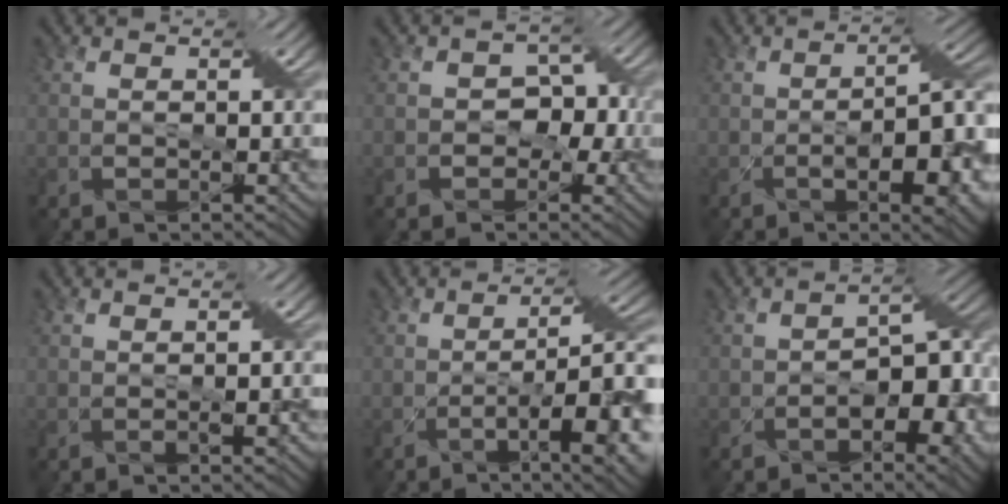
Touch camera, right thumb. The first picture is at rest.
{"total": 4.1, "force": [-1.0, 3.4, 2.0], "torque": [-0.009, 0.008, -0.027]}
{"total": 12.0, "force": [-3.2, 4.1, 10.8], "torque": [-0.154, -0.016, -0.037]}
{"total": 1.0, "force": [-0.3, 0.0, 0.9], "torque": [-0.017, 0.003, -0.007]}
{"total": 11.9, "force": [-4.0, 3.5, 10.7], "torque": [-0.151, -0.004, -0.051]}
{"total": 9.7, "force": [-3.3, 5.2, 7.5], "torque": [-0.083, -0.016, -0.042]}